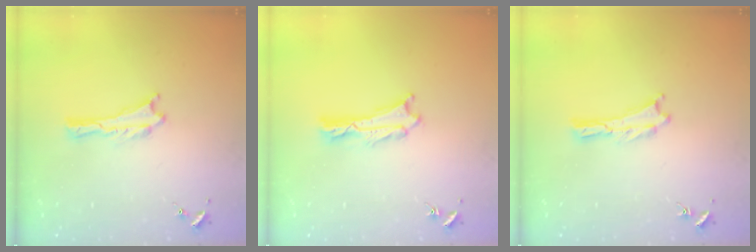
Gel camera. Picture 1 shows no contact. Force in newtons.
{"total": 1.1, "press": 1.1, "slide": 0.2}
{"total": 0.0}